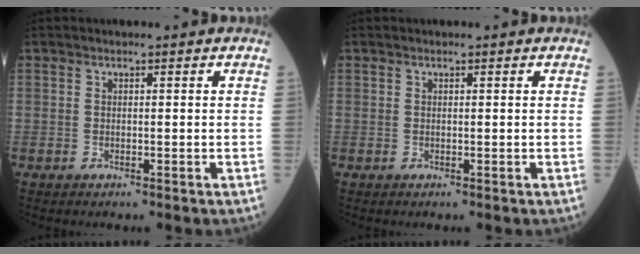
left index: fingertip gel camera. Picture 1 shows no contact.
{"total": 0.0}